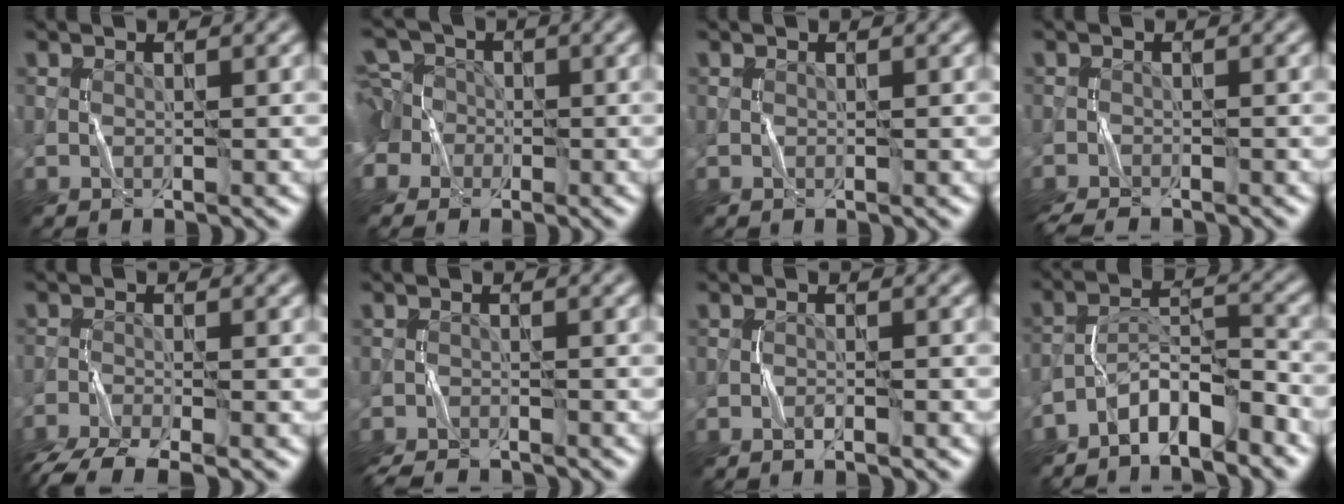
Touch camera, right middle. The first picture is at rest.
{"total": 9.7, "force": [-1.8, 8.5, 4.3], "torque": [-0.102, 0.015, -0.080]}
{"total": 0.0}
{"total": 2.8, "force": [-2.7, 0.3, 0.8], "torque": [-0.026, -0.008, -0.052]}
{"total": 5.1, "force": [-4.2, 1.2, 2.7], "torque": [-0.052, -0.020, -0.087]}
{"total": 3.6, "force": [-3.5, 0.6, 0.7], "torque": [-0.020, -0.012, -0.063]}
{"total": 1.0, "force": [-0.8, 0.0, 0.6], "torque": [-0.014, 0.004, -0.016]}
{"total": 5.7, "force": [-4.6, 1.5, 3.0], "torque": [-0.046, 0.006, -0.085]}